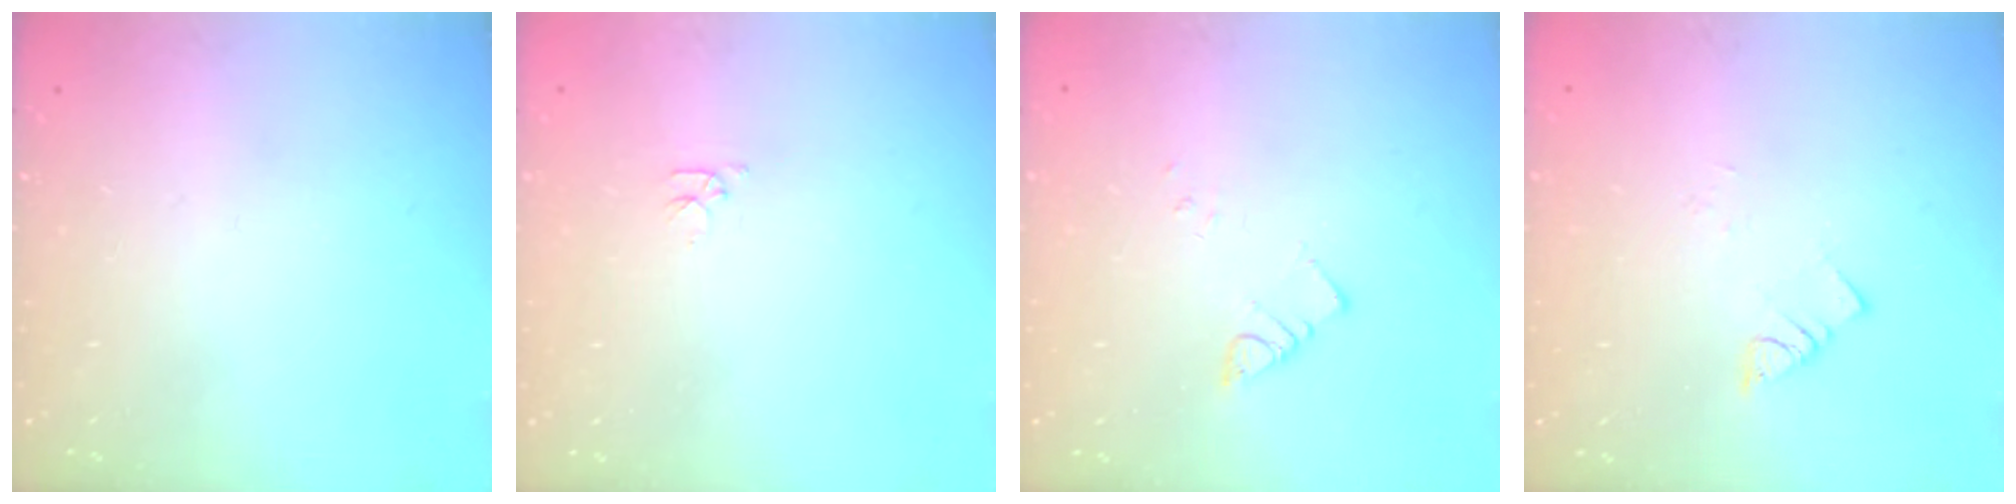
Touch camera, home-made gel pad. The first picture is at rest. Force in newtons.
{"total": 2.8, "press": 2.7, "slide": 0.4}
{"total": 2.5, "press": 2.5, "slide": 0.3}
{"total": 2.8, "press": 2.8, "slide": 0.3}